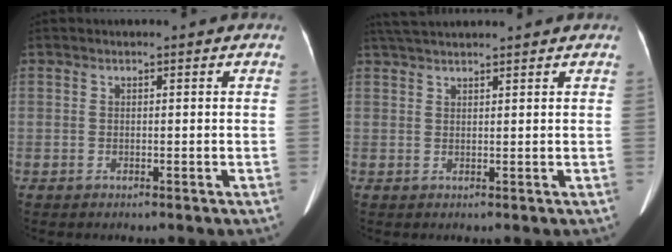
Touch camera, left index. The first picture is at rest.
{"total": 8.0, "force": [7.2, 0.3, 3.5], "torque": [-0.057, 0.031, 0.108]}